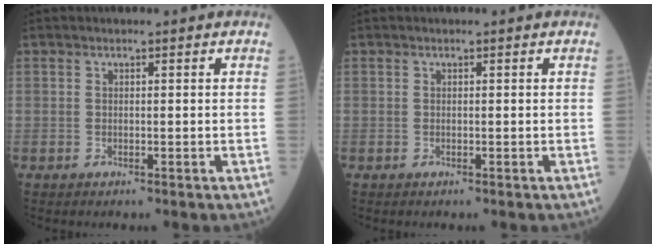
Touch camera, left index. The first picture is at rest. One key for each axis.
{"total": 0.0}